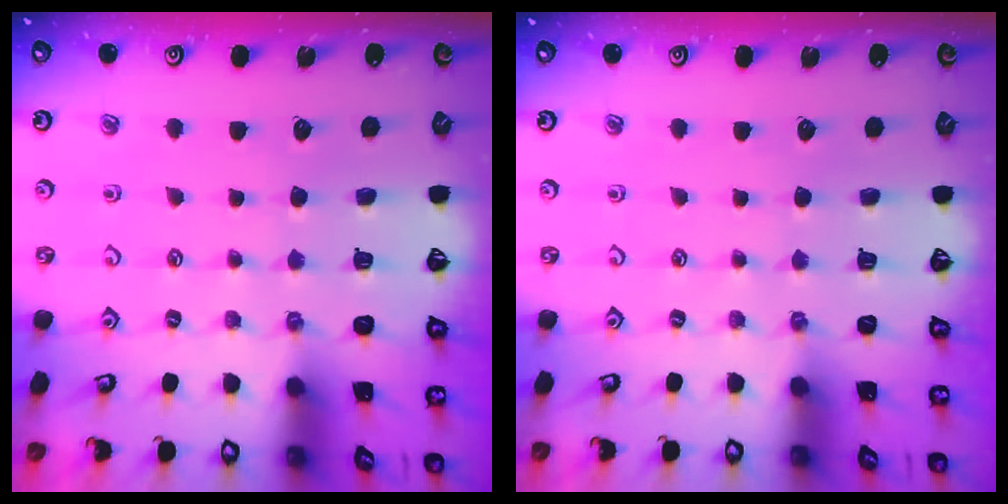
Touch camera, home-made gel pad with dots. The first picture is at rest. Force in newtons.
{"total": 0.0}